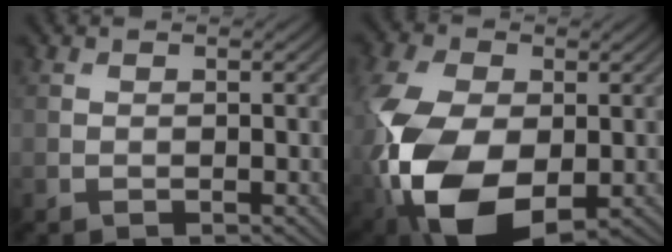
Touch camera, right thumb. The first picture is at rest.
{"total": 14.7, "force": [-3.2, 9.5, 10.8], "torque": [-0.271, -0.041, -0.055]}